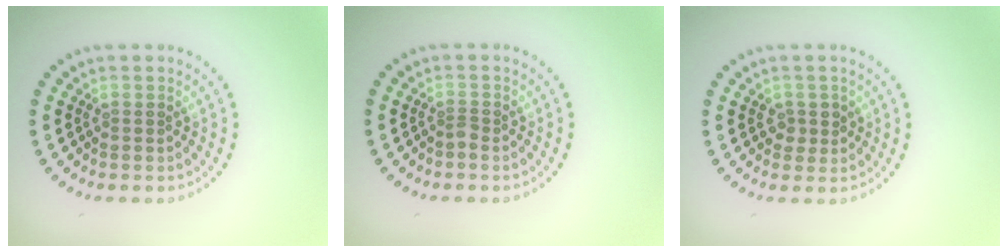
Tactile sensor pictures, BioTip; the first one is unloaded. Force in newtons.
{"total": 0.8, "press": 0.5, "slide": 0.6}
{"total": 1.4, "press": 1.3, "slide": 0.5}